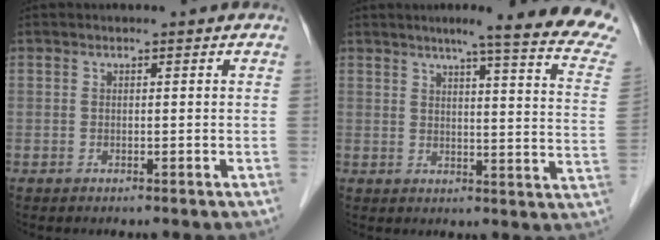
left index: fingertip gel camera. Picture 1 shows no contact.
{"total": 19.3, "force": [16.3, -0.4, 10.3], "torque": [-0.126, -0.055, 0.179]}